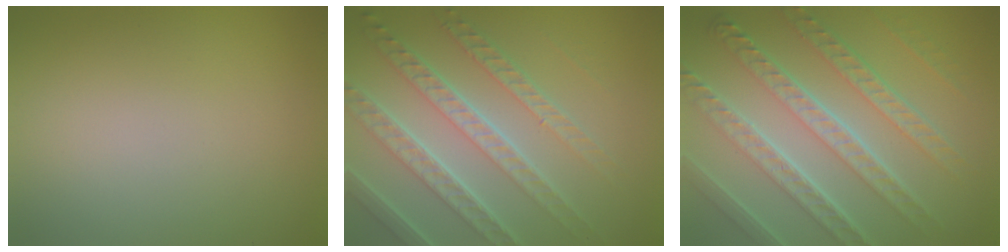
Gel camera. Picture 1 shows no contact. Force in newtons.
{"total": 7.7, "press": 5.4, "slide": 5.5}
{"total": 8.8, "press": 6.2, "slide": 6.2}